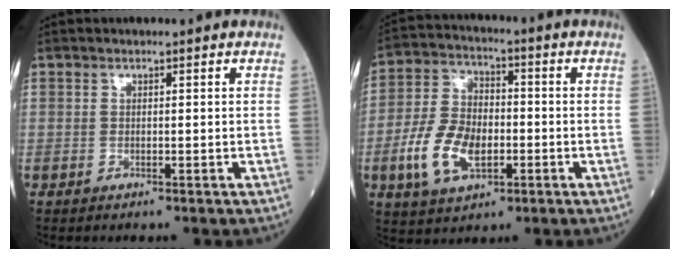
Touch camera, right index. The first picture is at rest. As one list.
[{"total": 11.0, "force": [-3.2, 6.2, 8.6], "torque": [-0.190, 0.009, -0.058]}]